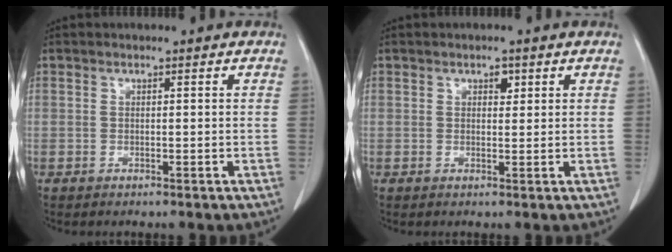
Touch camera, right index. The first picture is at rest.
{"total": 1.5, "force": [0.7, 0.8, 1.0], "torque": [-0.012, -0.002, 0.010]}